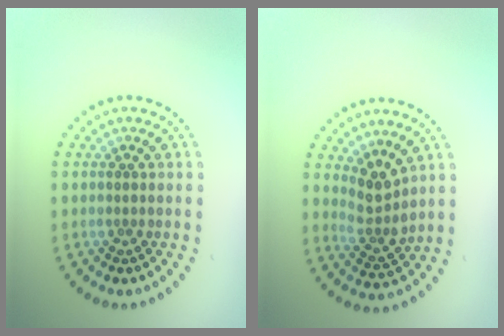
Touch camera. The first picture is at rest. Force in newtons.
{"total": 2.8, "press": 2.2, "slide": 1.7}